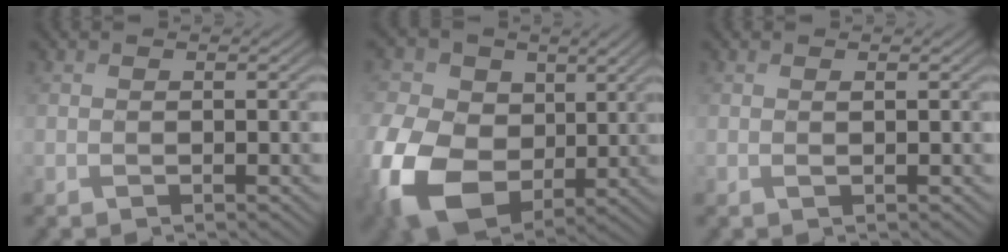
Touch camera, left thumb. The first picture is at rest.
{"total": 14.7, "force": [-1.4, 11.3, 9.3], "torque": [-0.256, -0.019, -0.027]}
{"total": 0.5, "force": [0.2, 0.0, 0.5], "torque": [-0.012, 0.000, 0.003]}